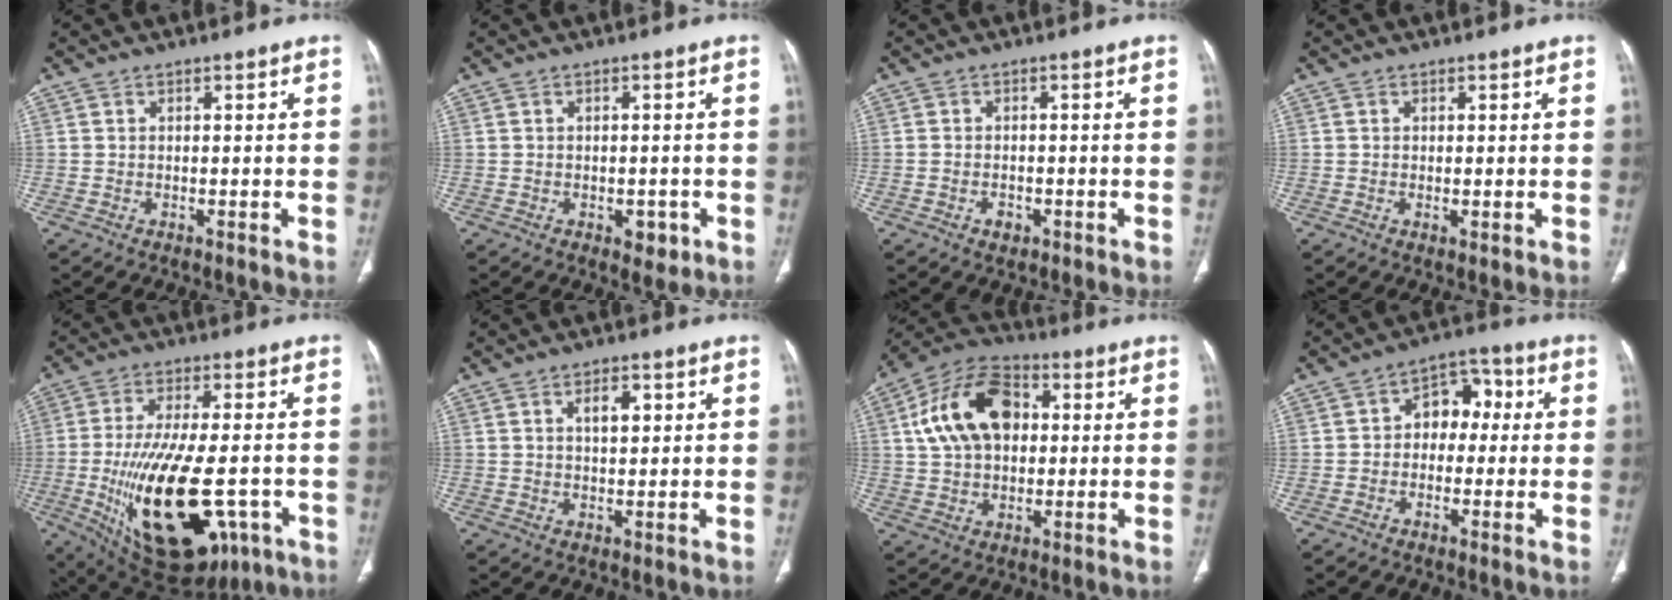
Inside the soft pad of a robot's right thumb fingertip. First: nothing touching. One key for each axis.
{"total": 3.2, "fx": -1.2, "fy": 2.0, "fz": 2.2, "tx": -0.014, "ty": 0.002, "tz": -0.009}
{"total": 2.0, "fx": -1.0, "fy": 1.4, "fz": 1.0, "tx": -0.013, "ty": 0.005, "tz": -0.011}
{"total": 0.9, "fx": -0.1, "fy": 0.3, "fz": 0.8, "tx": -0.020, "ty": -0.005, "tz": 0.000}
{"total": 24.8, "fx": -7.0, "fy": 11.4, "fz": 20.8, "tx": -0.377, "ty": -0.014, "tz": -0.085}
{"total": 3.9, "fx": 1.4, "fy": 2.0, "fz": 3.1, "tx": -0.042, "ty": -0.003, "tz": 0.022}
{"total": 16.0, "fx": 3.1, "fy": 10.7, "fz": 11.5, "tx": -0.187, "ty": 0.019, "tz": 0.046}
{"total": 7.8, "fx": 0.3, "fy": 5.7, "fz": 5.3, "tx": -0.040, "ty": 0.032, "tz": -0.008}